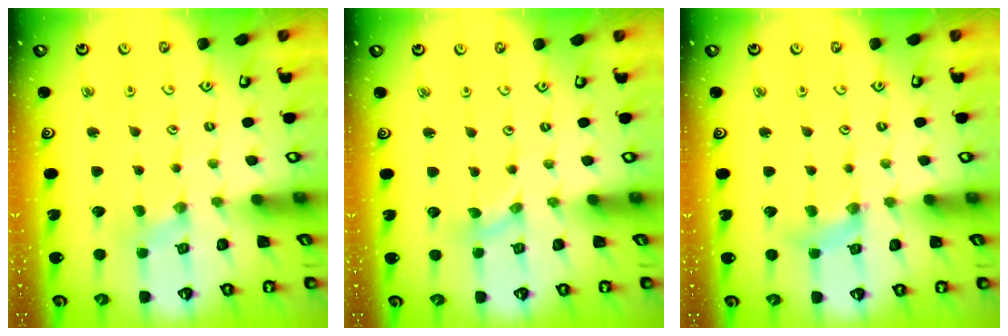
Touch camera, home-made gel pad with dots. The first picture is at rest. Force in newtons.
{"total": 0.0}
{"total": 2.8, "press": 2.8, "slide": 0.4}